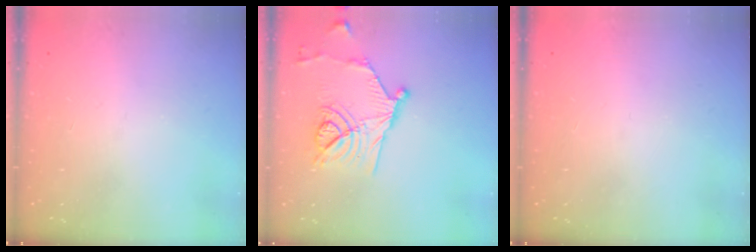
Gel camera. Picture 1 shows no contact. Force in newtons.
{"total": 14.8, "press": 14.6, "slide": 2.2}
{"total": 1.6, "press": 1.6, "slide": 0.1}